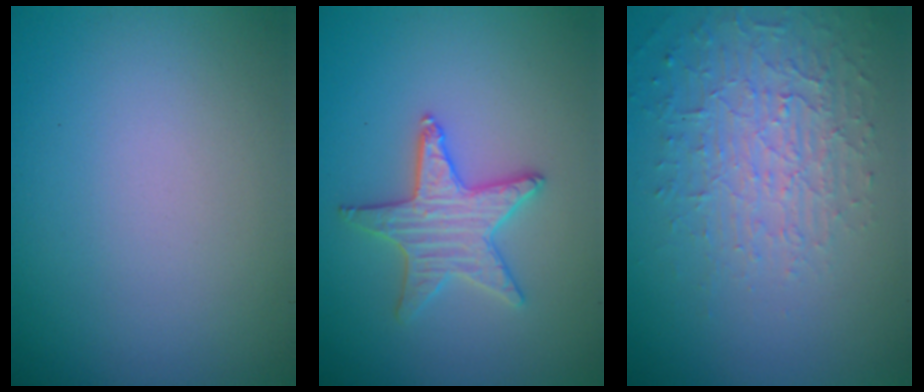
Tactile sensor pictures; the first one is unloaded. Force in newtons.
{"total": 3.4, "press": 3.3, "slide": 0.7}
{"total": 3.9, "press": 3.0, "slide": 2.6}